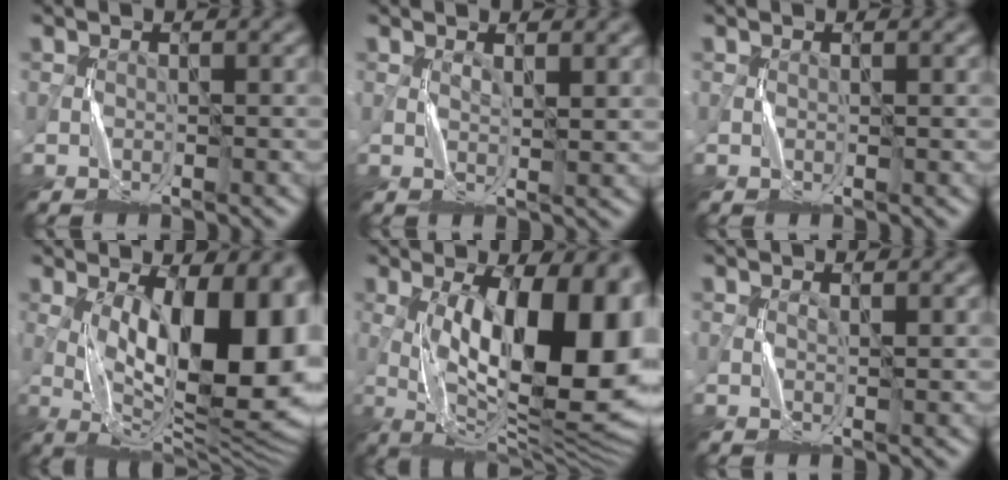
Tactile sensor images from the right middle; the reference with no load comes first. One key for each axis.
{"total": 1.8, "fx": 0.9, "fy": 0.3, "fz": 1.5, "tx": -0.028, "ty": -0.003, "tz": 0.018}
{"total": 0.5, "fx": 0.3, "fy": 0.1, "fz": 0.4, "tx": -0.004, "ty": -0.001, "tz": 0.006}
{"total": 15.4, "fx": 1.0, "fy": 5.7, "fz": 14.3, "tx": -0.186, "ty": 0.006, "tz": 0.017}
{"total": 17.1, "fx": 0.9, "fy": 6.2, "fz": 15.9, "tx": -0.216, "ty": 0.010, "tz": 0.017}
{"total": 1.1, "fx": 0.6, "fy": 0.1, "fz": 0.9, "tx": -0.018, "ty": -0.001, "tz": 0.011}